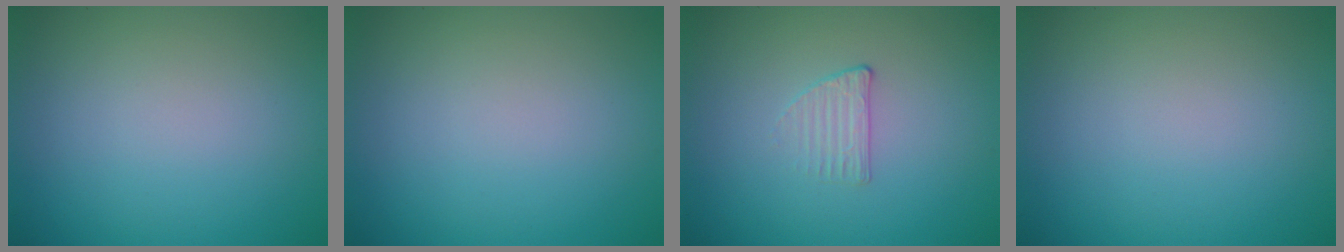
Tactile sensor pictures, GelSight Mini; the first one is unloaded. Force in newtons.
{"total": 0.0}
{"total": 1.2, "press": 0.6, "slide": 1.0}
{"total": 0.0}